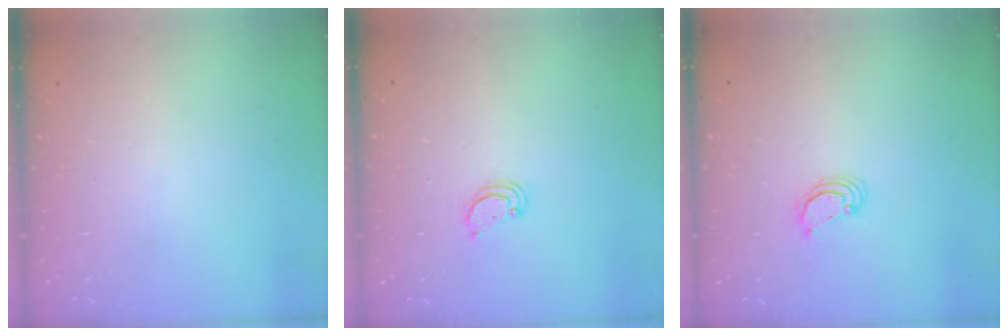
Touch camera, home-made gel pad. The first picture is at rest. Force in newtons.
{"total": 2.4, "press": 2.4, "slide": 0.2}
{"total": 2.2, "press": 2.2, "slide": 0.2}